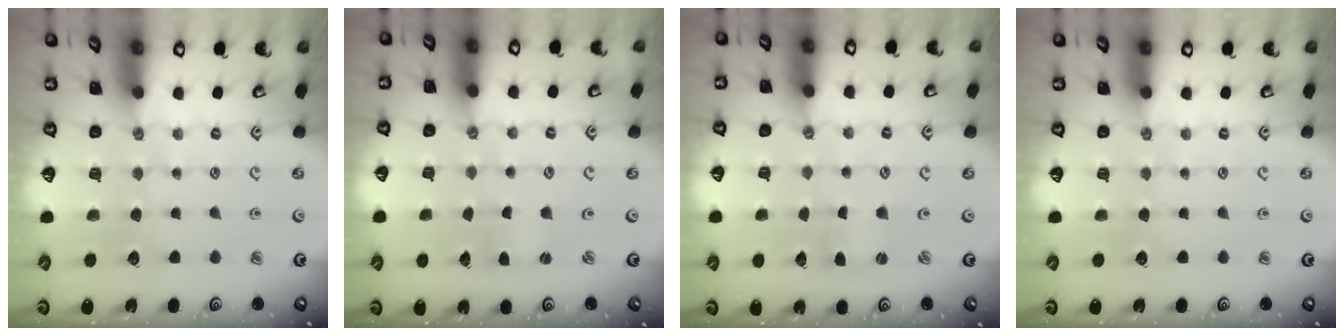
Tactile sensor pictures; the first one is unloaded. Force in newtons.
{"total": 1.3, "press": 1.3, "slide": 0.2}
{"total": 1.0, "press": 1.0, "slide": 0.3}
{"total": 0.0}